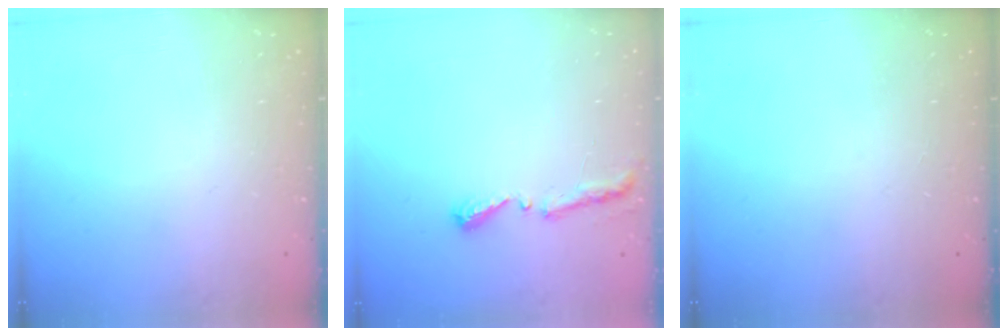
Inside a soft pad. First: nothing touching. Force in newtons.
{"total": 5.1, "press": 5.0, "slide": 0.6}
{"total": 0.0}